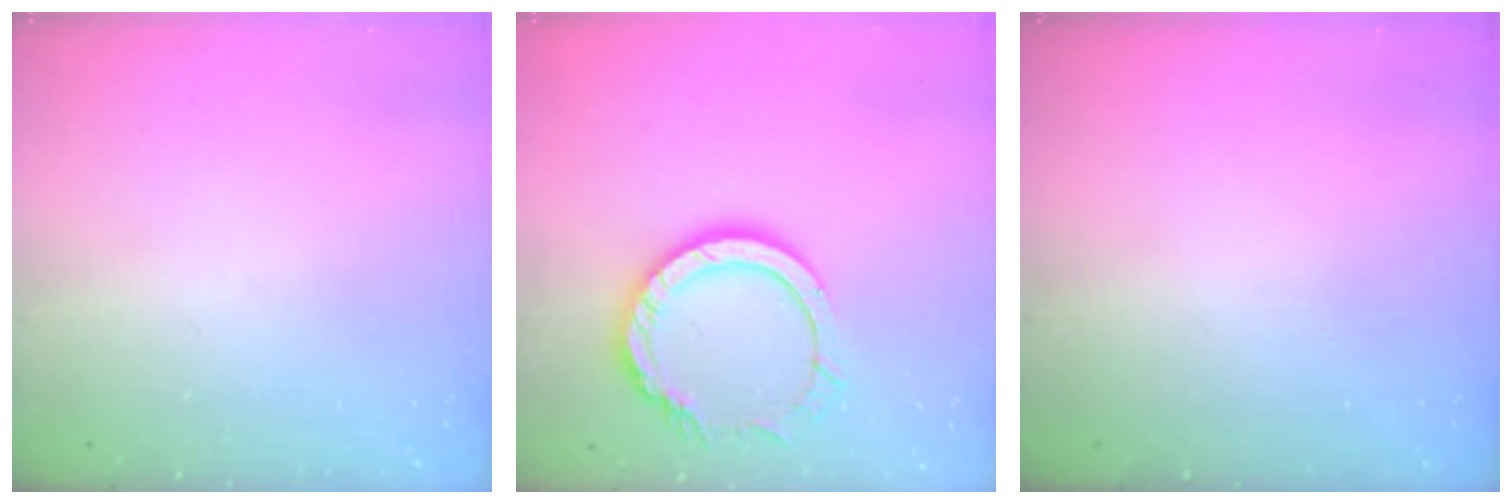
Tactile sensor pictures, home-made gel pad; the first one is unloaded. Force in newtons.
{"total": 12.3, "press": 12.2, "slide": 1.0}
{"total": 0.0}